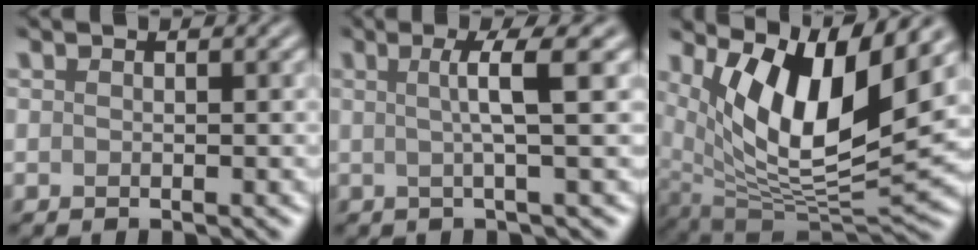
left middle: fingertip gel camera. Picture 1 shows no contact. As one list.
[{"total": 3.6, "force": [0.7, 0.3, 3.5], "torque": [-0.060, 0.009, 0.009]}, {"total": 11.8, "force": [5.4, 4.0, 9.6], "torque": [-0.174, -0.004, 0.102]}]